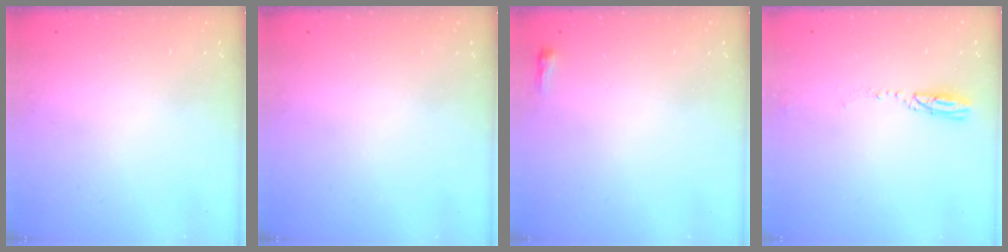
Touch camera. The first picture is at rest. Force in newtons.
{"total": 0.0}
{"total": 2.3, "press": 2.2, "slide": 0.7}
{"total": 3.3, "press": 3.2, "slide": 0.8}